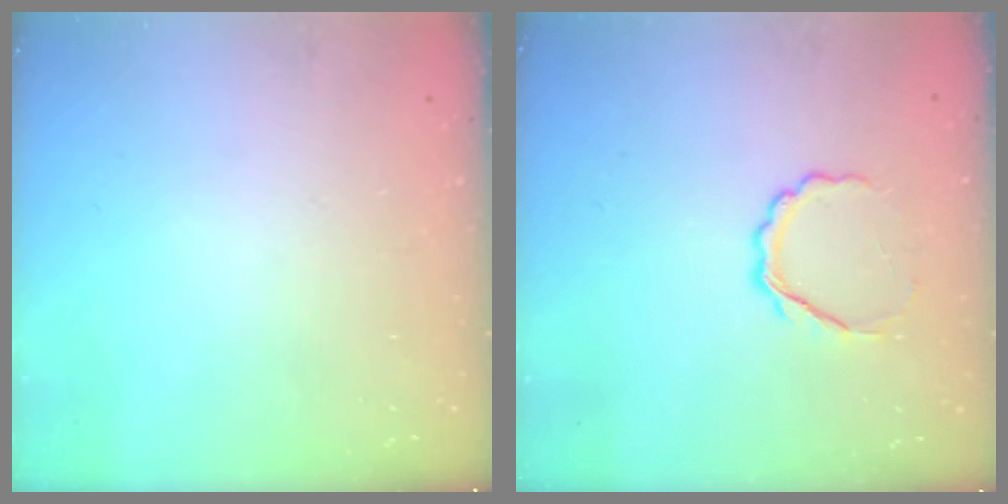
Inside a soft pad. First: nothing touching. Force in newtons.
{"total": 4.8, "press": 4.7, "slide": 1.0}